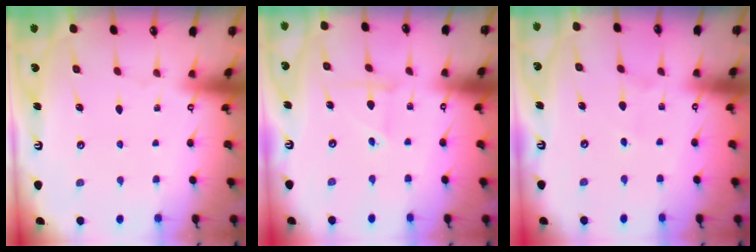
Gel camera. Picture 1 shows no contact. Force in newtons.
{"total": 2.7, "press": 2.6, "slide": 0.3}
{"total": 2.7, "press": 2.7, "slide": 0.2}